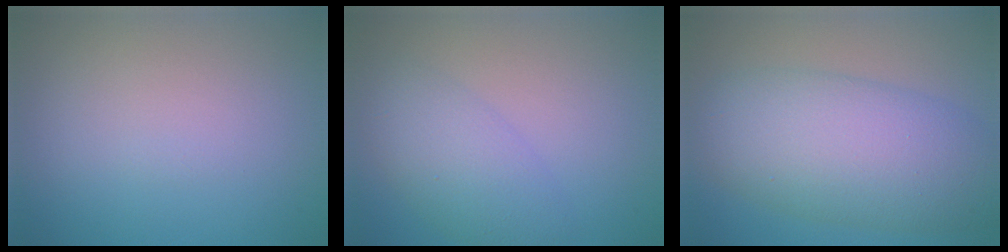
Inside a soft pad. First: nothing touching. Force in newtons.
{"total": 4.1, "press": 4.1, "slide": 0.2}
{"total": 9.1, "press": 9.1, "slide": 0.0}